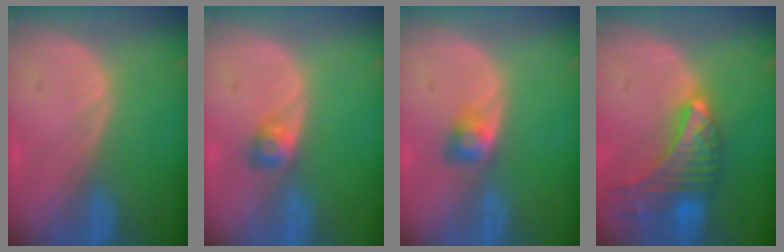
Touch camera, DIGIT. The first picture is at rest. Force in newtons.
{"total": 2.4, "press": 2.2, "slide": 1.0}
{"total": 2.8, "press": 2.6, "slide": 1.2}
{"total": 9.6, "press": 8.5, "slide": 4.4}